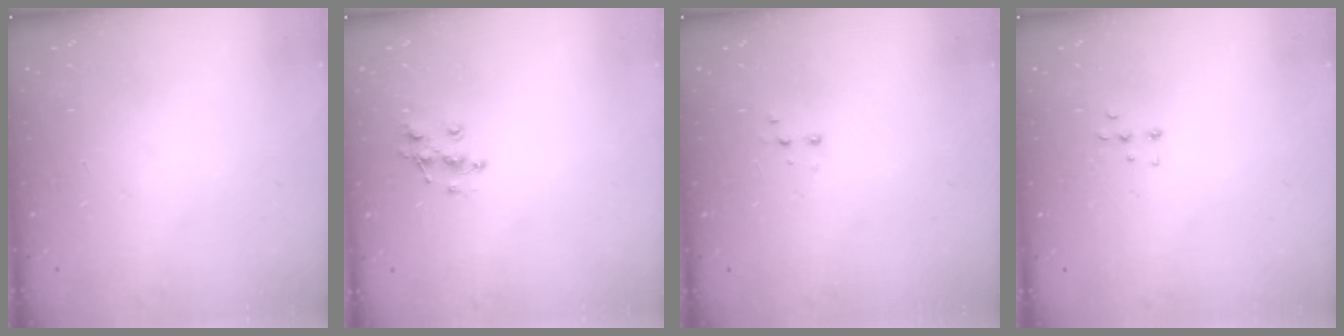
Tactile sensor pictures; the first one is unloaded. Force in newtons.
{"total": 7.8, "press": 7.7, "slide": 0.5}
{"total": 3.0, "press": 2.9, "slide": 0.7}
{"total": 3.6, "press": 3.5, "slide": 0.9}